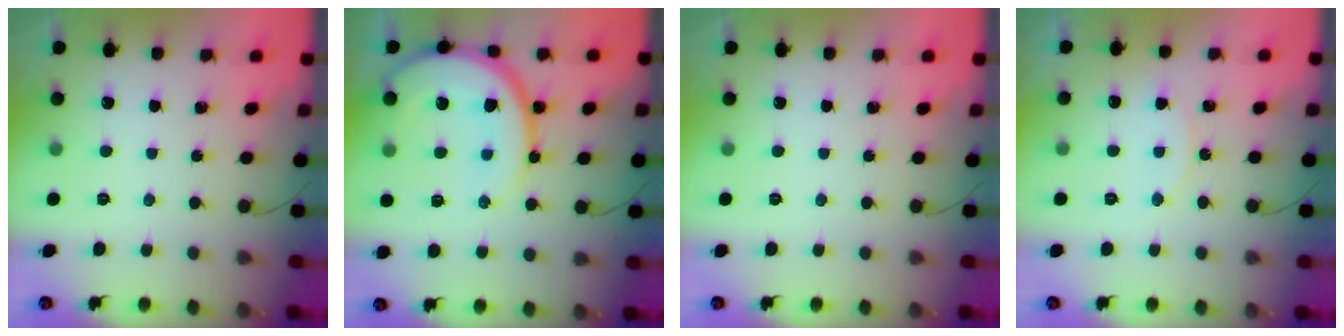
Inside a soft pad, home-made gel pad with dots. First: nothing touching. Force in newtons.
{"total": 17.3, "press": 17.3, "slide": 1.5}
{"total": 0.0}
{"total": 6.0, "press": 5.9, "slide": 0.4}